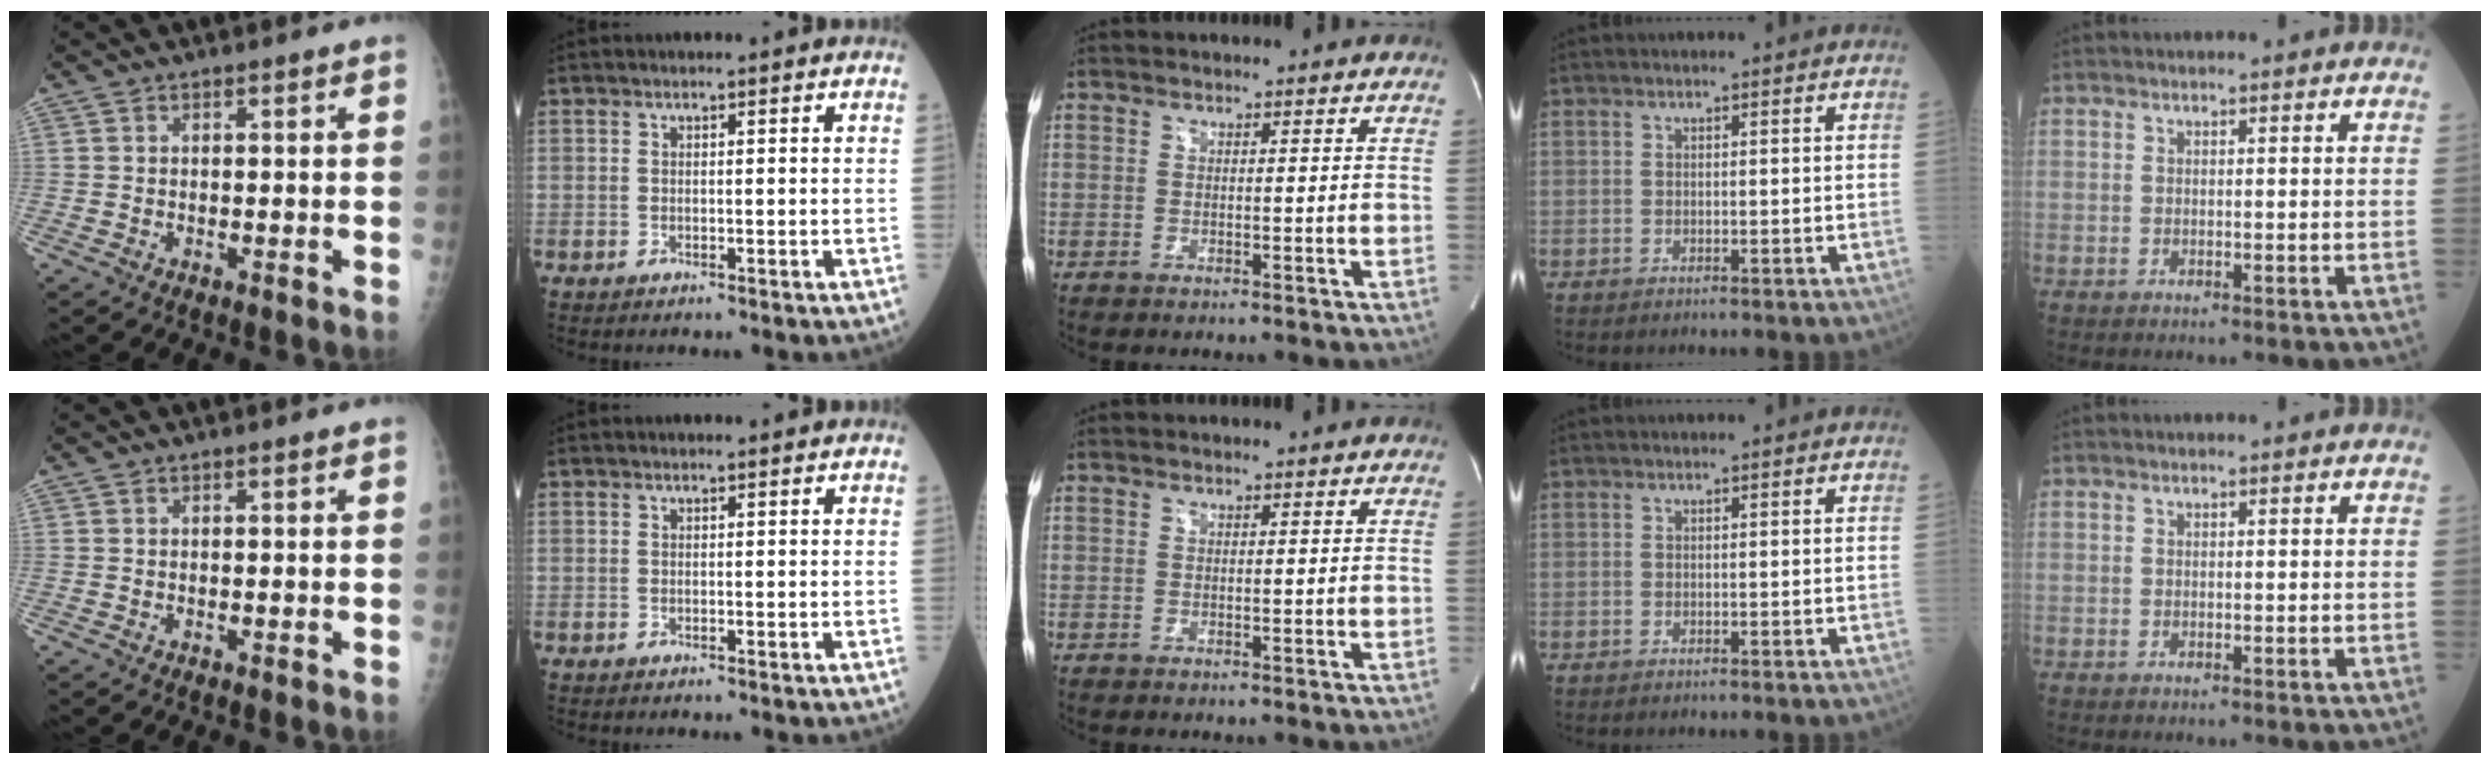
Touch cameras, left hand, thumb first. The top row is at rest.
{}